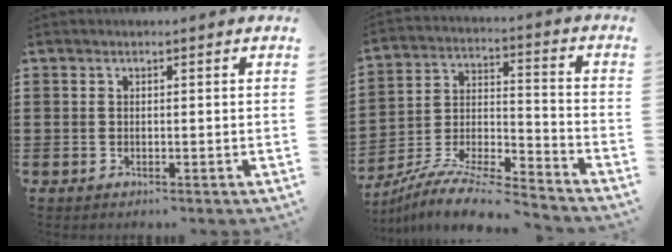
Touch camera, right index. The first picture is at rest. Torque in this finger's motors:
{"motor_torque": [-0.25, 1.37, -0.77, -0.06]}